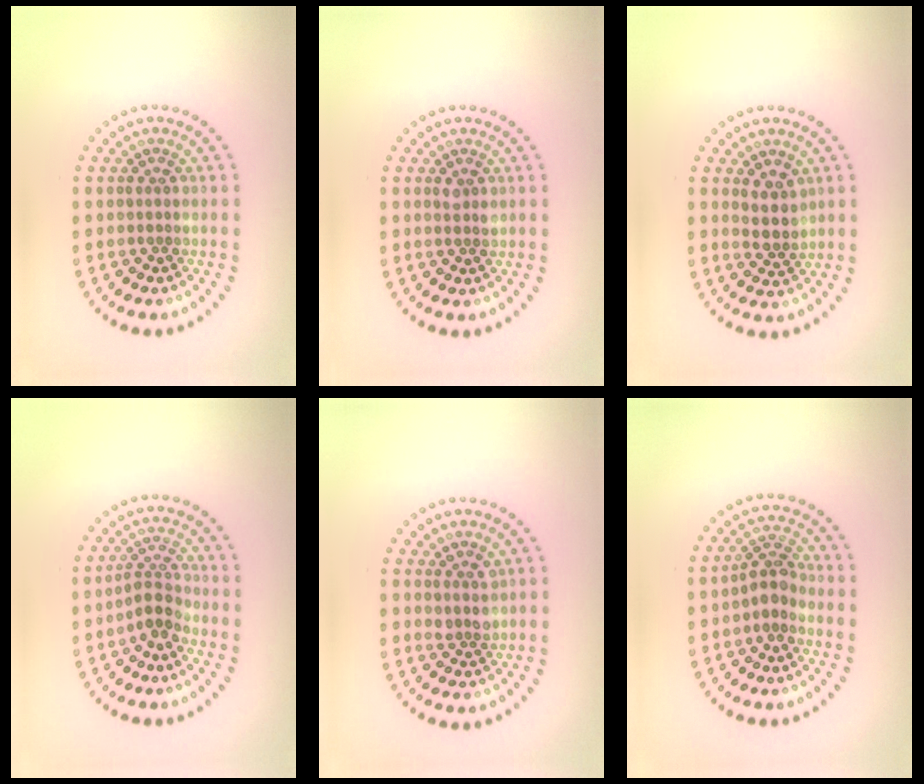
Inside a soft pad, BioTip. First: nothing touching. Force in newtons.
{"total": 1.0, "press": 0.9, "slide": 0.2}
{"total": 2.6, "press": 2.2, "slide": 1.3}
{"total": 2.4, "press": 1.7, "slide": 1.6}
{"total": 1.5, "press": 1.4, "slide": 0.6}
{"total": 2.1, "press": 1.8, "slide": 1.2}